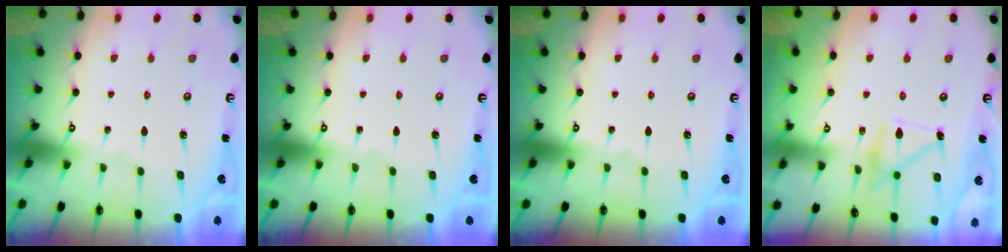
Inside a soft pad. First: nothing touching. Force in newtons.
{"total": 0.0}
{"total": 0.0}
{"total": 14.8, "press": 14.8, "slide": 0.9}